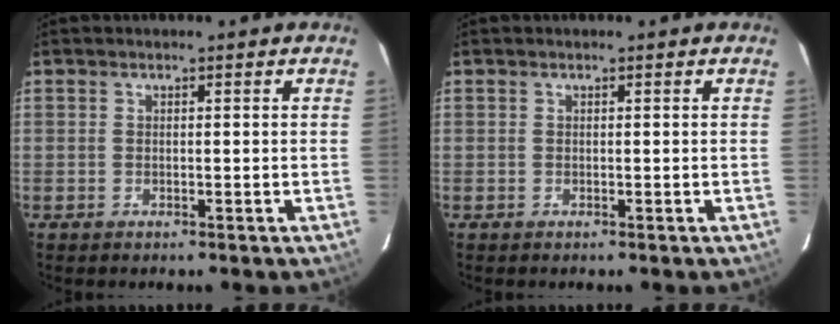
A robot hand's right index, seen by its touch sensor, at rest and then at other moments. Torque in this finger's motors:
{"motor_torque": [0.08, 0.03, 0.03, 0.01]}